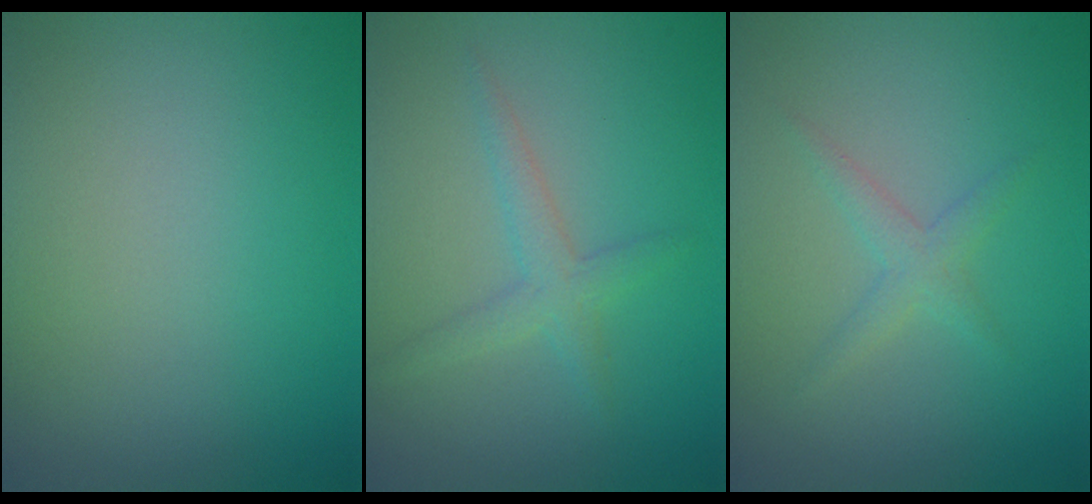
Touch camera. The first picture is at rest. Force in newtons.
{"total": 2.0, "press": 2.0, "slide": 0.1}
{"total": 1.4, "press": 1.4, "slide": 0.1}